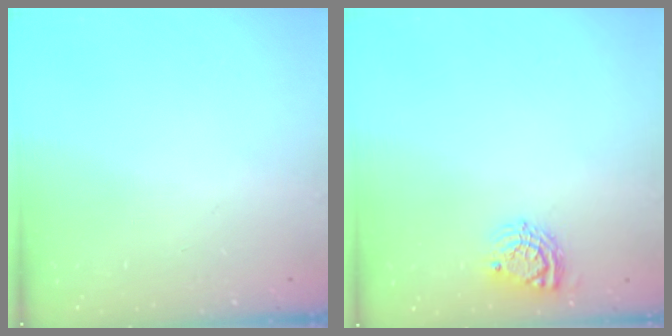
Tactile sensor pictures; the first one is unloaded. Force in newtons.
{"total": 7.5, "press": 7.5, "slide": 0.2}